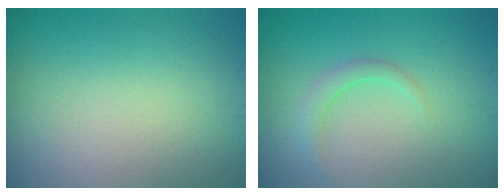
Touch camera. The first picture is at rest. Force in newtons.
{"total": 1.5, "press": 1.5, "slide": 0.1}